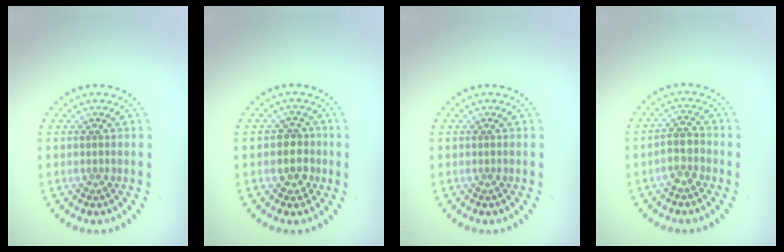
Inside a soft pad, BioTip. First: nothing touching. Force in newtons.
{"total": 2.7, "press": 2.4, "slide": 1.1}
{"total": 0.0}
{"total": 2.2, "press": 2.1, "slide": 0.6}